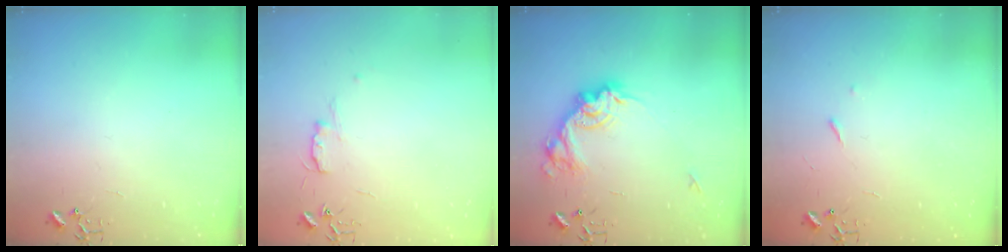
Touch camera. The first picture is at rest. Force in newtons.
{"total": 5.8, "press": 5.7, "slide": 0.7}
{"total": 17.6, "press": 17.6, "slide": 1.0}
{"total": 2.9, "press": 2.8, "slide": 0.5}